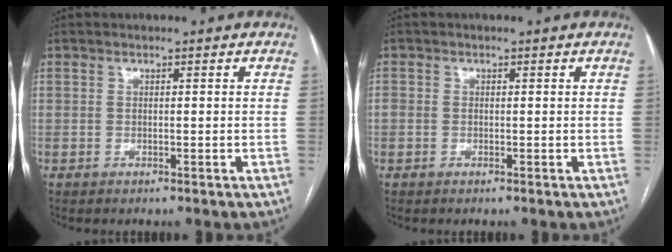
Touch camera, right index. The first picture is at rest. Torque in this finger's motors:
{"motor_torque": [0.06, 0.03, 0.13, 0.02]}